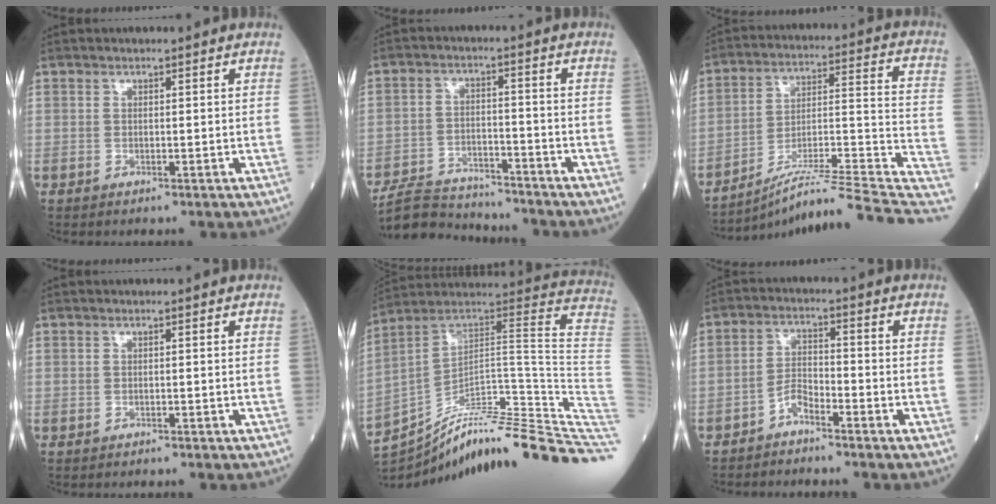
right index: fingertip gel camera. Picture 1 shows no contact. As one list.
[{"total": 9.4, "force": [-9.1, 1.8, 1.0], "torque": [-0.020, 0.014, -0.156]}, {"total": 20.9, "force": [-16.9, -1.2, 12.2], "torque": [-0.142, 0.024, -0.259]}, {"total": 0.6, "force": [-0.5, 0.1, 0.3], "torque": [-0.008, -0.001, -0.005]}, {"total": 34.9, "force": [-26.5, 1.3, 22.7], "torque": [-0.183, -0.021, -0.353]}, {"total": 3.1, "force": [-2.6, 0.8, 1.5], "torque": [-0.030, 0.002, -0.050]}]